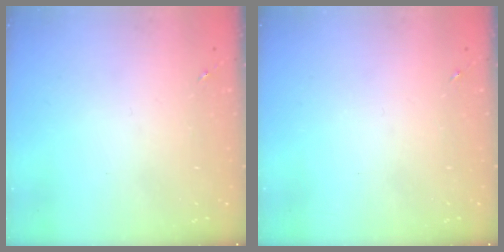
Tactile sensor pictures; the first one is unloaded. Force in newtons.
{"total": 0.0}